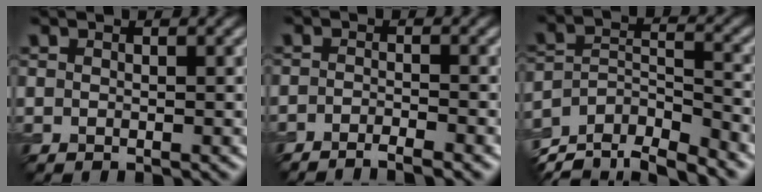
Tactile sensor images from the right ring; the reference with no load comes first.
{"total": 2.8, "force": [-2.3, 0.3, 1.5], "torque": [-0.029, 0.005, -0.043]}
{"total": 8.6, "force": [-7.5, 2.7, 3.4], "torque": [-0.068, -0.002, -0.120]}